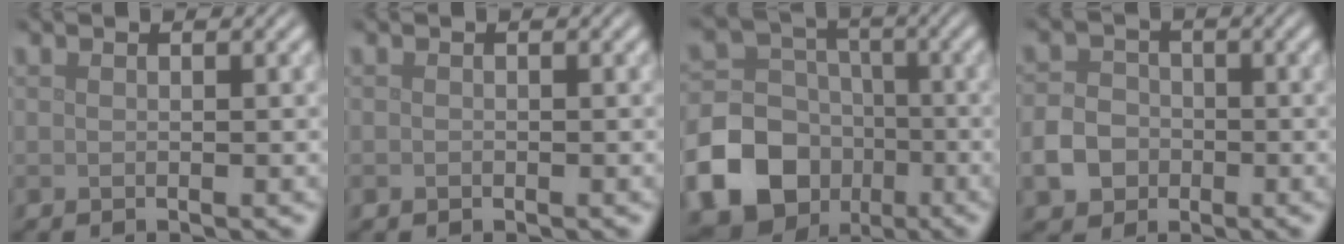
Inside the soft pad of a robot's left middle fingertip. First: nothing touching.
{"total": 0.0}
{"total": 17.4, "force": [-7.1, 15.0, 5.3], "torque": [-0.136, -0.063, -0.137]}
{"total": 3.6, "force": [-1.2, 3.1, 1.5], "torque": [-0.030, 0.004, -0.031]}